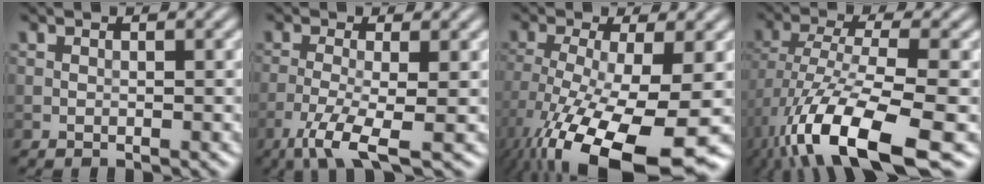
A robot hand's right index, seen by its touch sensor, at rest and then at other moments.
{"total": 5.2, "force": [-2.7, 1.0, 4.4], "torque": [-0.088, -0.006, -0.060]}
{"total": 16.2, "force": [-8.5, 4.7, 12.9], "torque": [-0.254, -0.036, -0.131]}
{"total": 13.0, "force": [-6.9, 4.1, 10.2], "torque": [-0.202, -0.014, -0.123]}